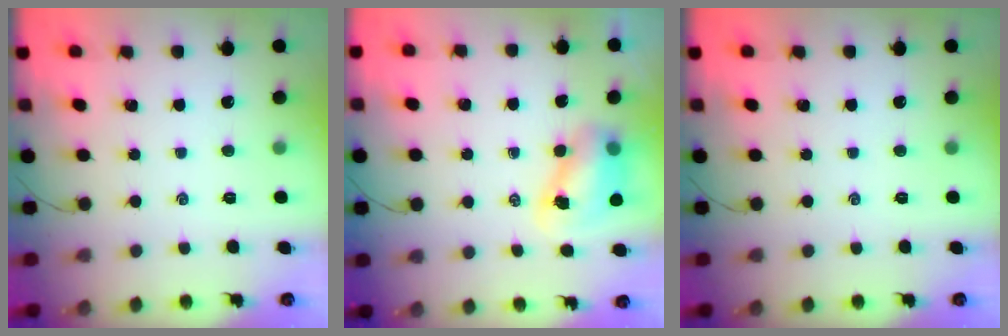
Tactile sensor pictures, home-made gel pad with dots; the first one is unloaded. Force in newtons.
{"total": 7.3, "press": 7.2, "slide": 1.3}
{"total": 0.0}